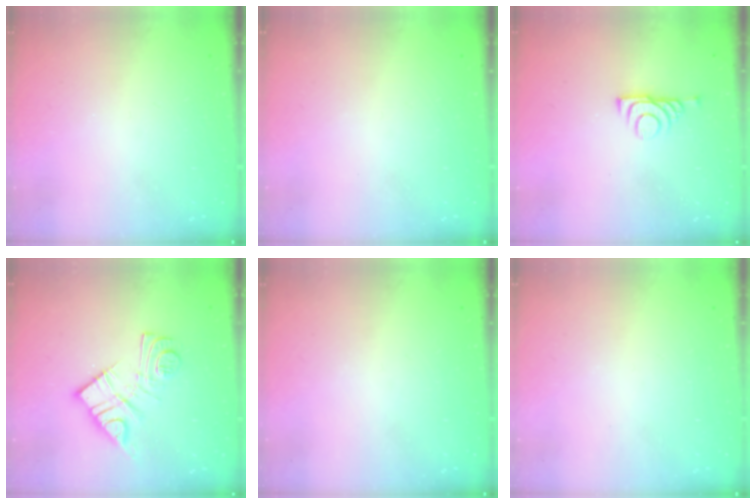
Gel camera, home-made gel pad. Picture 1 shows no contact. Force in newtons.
{"total": 0.0}
{"total": 6.3, "press": 6.3, "slide": 0.9}
{"total": 14.5, "press": 14.4, "slide": 1.0}
{"total": 0.0}
{"total": 1.8, "press": 1.8, "slide": 0.1}